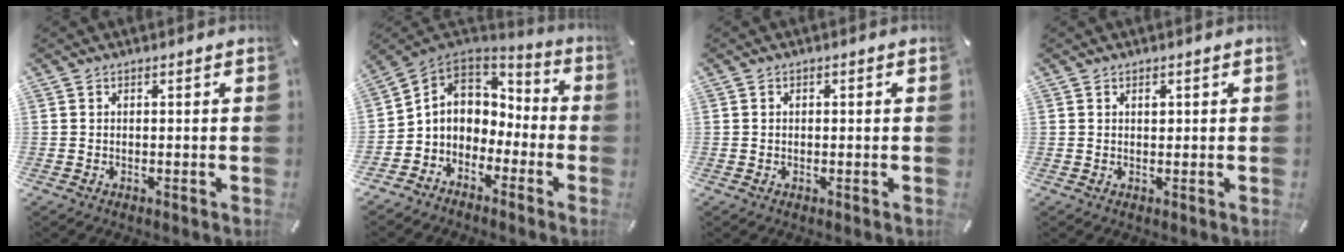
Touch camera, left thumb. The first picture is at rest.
{"total": 6.9, "force": [-1.4, 6.7, 1.2], "torque": [-0.048, 0.003, -0.024]}
{"total": 0.7, "force": [-0.2, 0.5, 0.5], "torque": [-0.008, 0.002, -0.004]}
{"total": 1.0, "force": [0.3, 0.8, 0.6], "torque": [-0.003, -0.001, 0.003]}